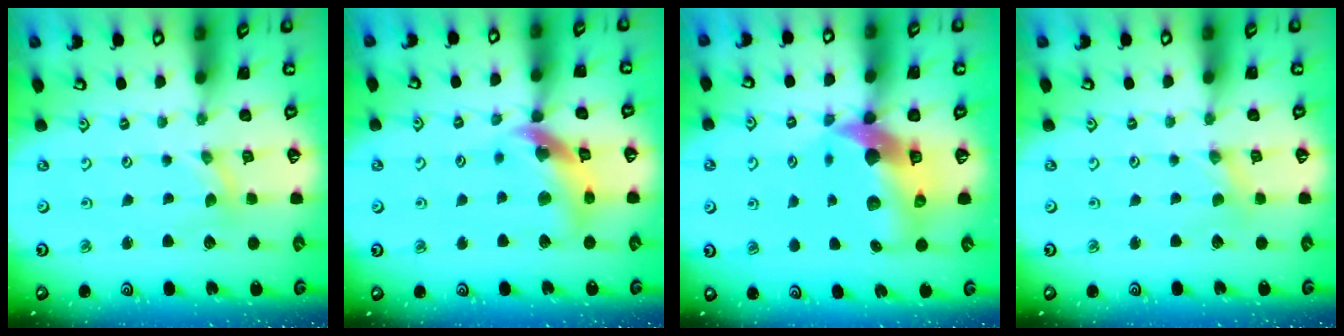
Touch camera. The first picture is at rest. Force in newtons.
{"total": 14.2, "press": 14.1, "slide": 1.9}
{"total": 13.9, "press": 13.7, "slide": 2.1}
{"total": 0.0}